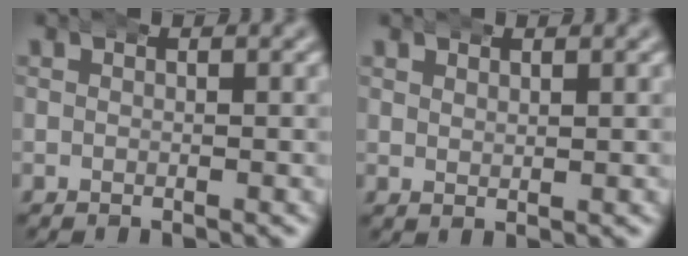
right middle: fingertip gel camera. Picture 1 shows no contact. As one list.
[{"total": 0.8, "force": [0.8, 0.1, 0.3], "torque": [-0.001, -0.001, 0.016]}]